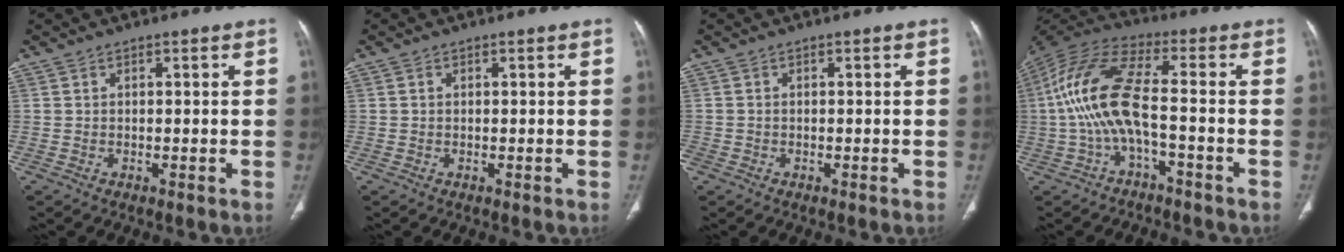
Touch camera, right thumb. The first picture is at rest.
{"total": 0.0}
{"total": 1.1, "force": [-0.5, 0.9, 0.3], "torque": [-0.008, 0.002, -0.010]}
{"total": 13.3, "force": [-2.2, 4.3, 12.3], "torque": [-0.276, 0.047, -0.048]}